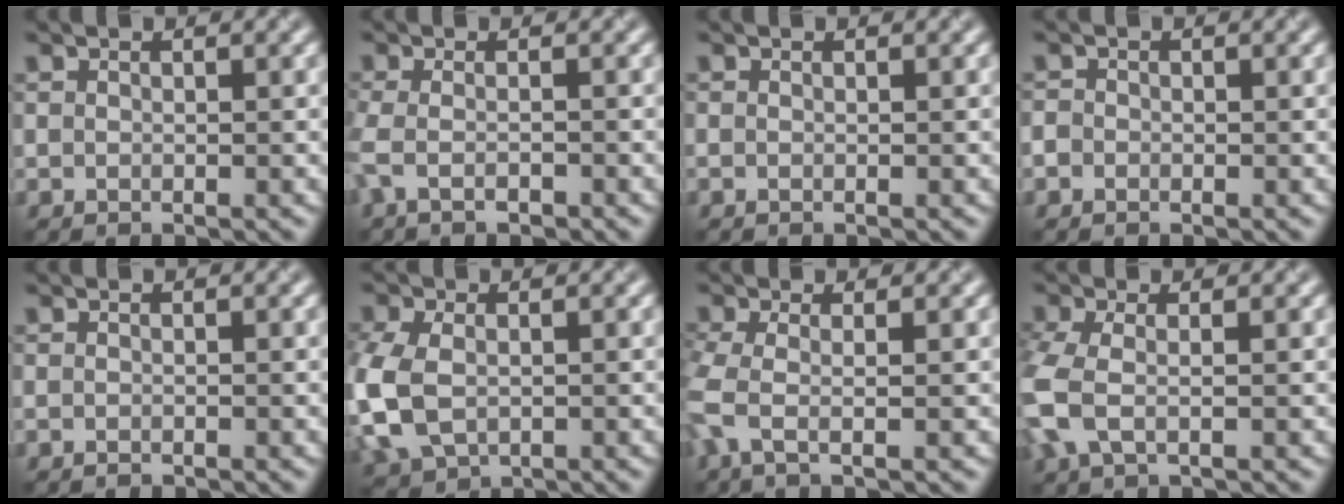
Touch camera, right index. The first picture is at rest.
{"total": 1.9, "force": [-1.2, 0.3, 1.5], "torque": [-0.041, -0.006, -0.028]}
{"total": 0.0}
{"total": 1.3, "force": [-0.8, 1.0, 0.2], "torque": [0.002, -0.001, -0.013]}
{"total": 0.6, "force": [-0.6, -0.1, 0.0], "torque": [-0.002, -0.004, -0.010]}
{"total": 7.9, "force": [-1.5, 5.4, 5.5], "torque": [-0.167, -0.021, -0.025]}
{"total": 2.9, "force": [-0.8, 0.8, 2.7], "torque": [-0.076, -0.005, -0.024]}
{"total": 5.0, "force": [-1.2, 2.6, 4.0], "torque": [-0.122, -0.004, -0.029]}